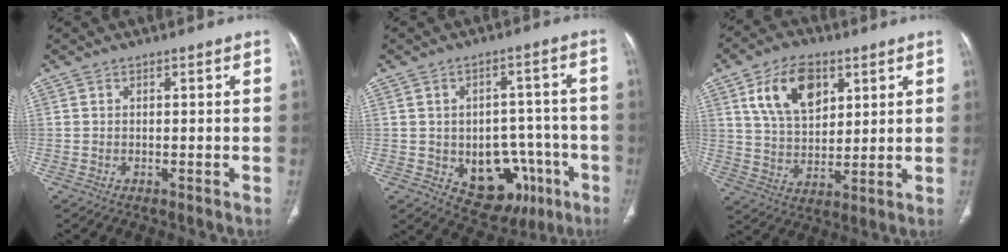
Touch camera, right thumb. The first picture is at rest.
{"total": 13.9, "force": [-4.9, 9.6, 8.8], "torque": [-0.073, 0.035, -0.051]}
{"total": 13.1, "force": [5.8, 8.0, 8.7], "torque": [-0.124, -0.019, 0.110]}